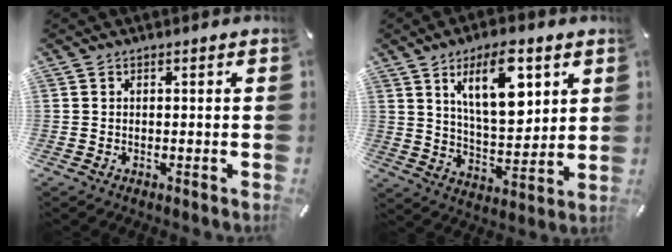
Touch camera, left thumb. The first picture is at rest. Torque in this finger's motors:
{"motor_torque": [2.60, 2.41, 1.94, -0.83, 0.57]}